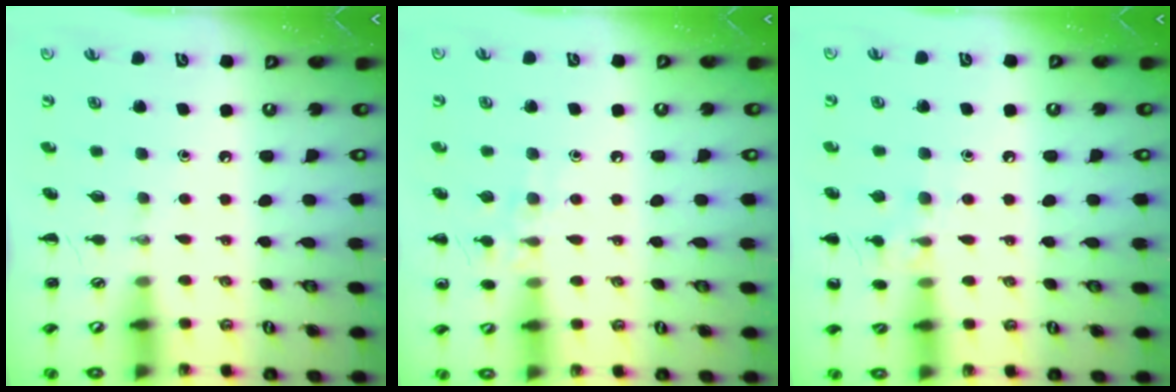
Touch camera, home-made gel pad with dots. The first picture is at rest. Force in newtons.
{"total": 7.7, "press": 7.5, "slide": 1.9}
{"total": 7.7, "press": 7.5, "slide": 1.8}